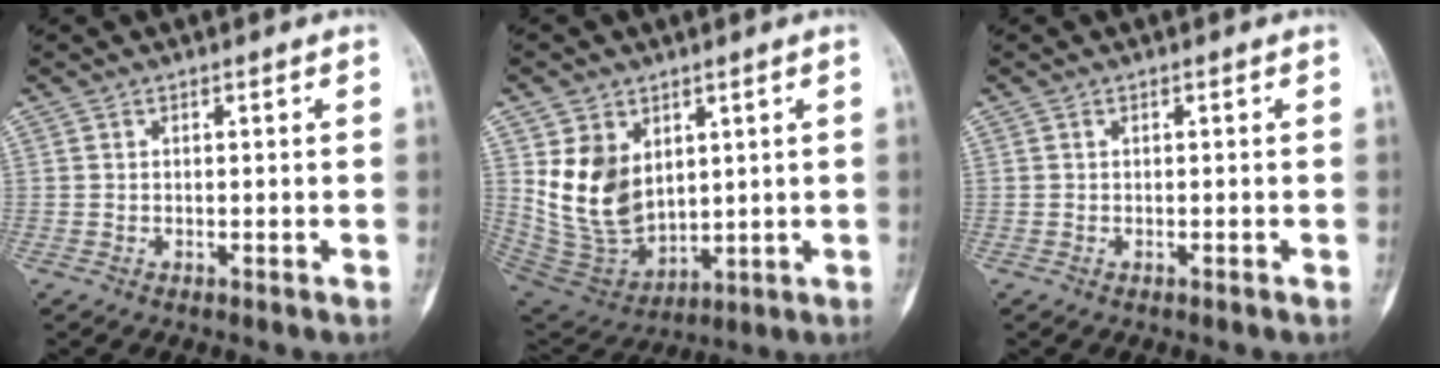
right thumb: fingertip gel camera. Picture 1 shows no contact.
{"total": 13.3, "force": [3.8, 9.6, 8.4], "torque": [-0.124, -0.028, 0.102]}
{"total": 0.0}